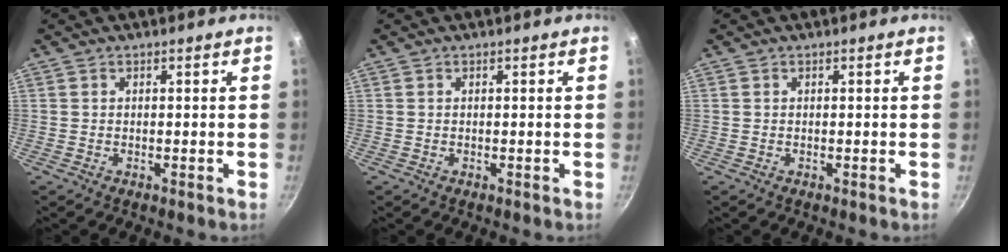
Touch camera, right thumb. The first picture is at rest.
{"total": 0.0}
{"total": 0.0}